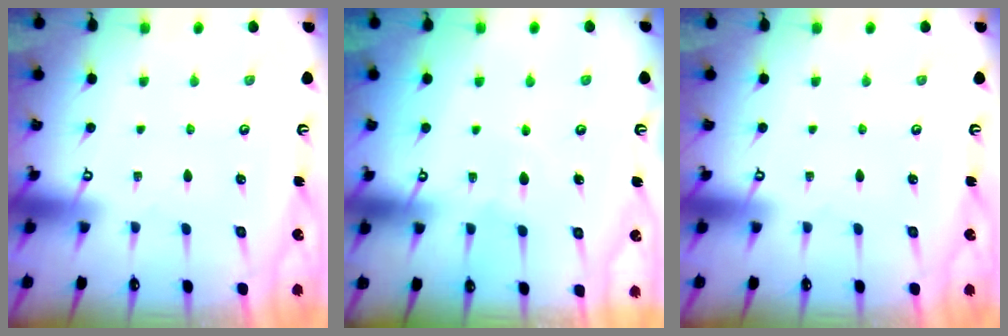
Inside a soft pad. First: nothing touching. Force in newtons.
{"total": 5.4, "press": 5.4, "slide": 0.2}
{"total": 0.0}